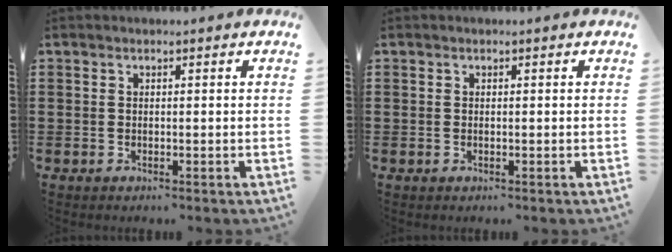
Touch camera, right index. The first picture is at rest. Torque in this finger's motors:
{"motor_torque": [0.84, 1.30, 0.00, 0.01]}